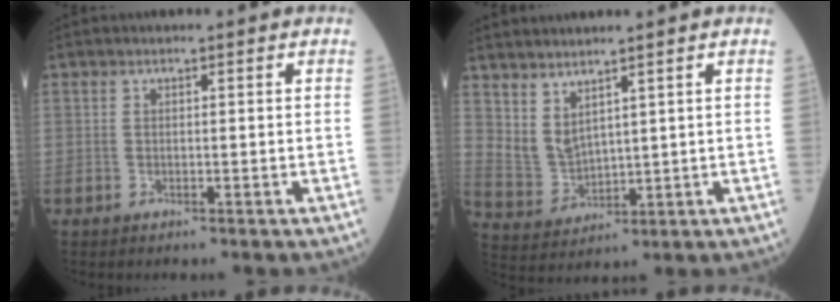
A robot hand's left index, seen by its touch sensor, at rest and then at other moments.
{"total": 5.1, "force": [3.7, 2.1, 2.8], "torque": [-0.068, -0.005, 0.091]}